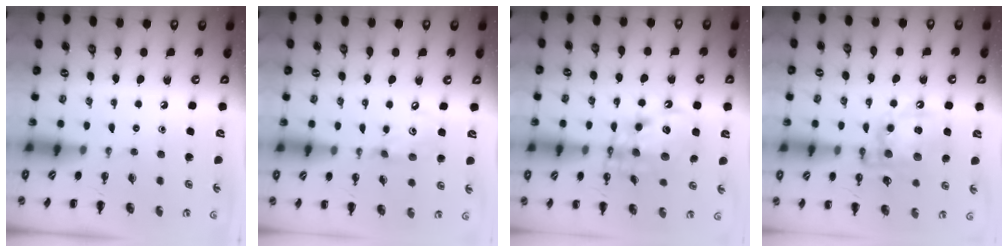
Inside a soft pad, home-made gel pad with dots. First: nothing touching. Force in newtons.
{"total": 6.1, "press": 6.0, "slide": 1.1}
{"total": 13.2, "press": 12.7, "slide": 3.3}
{"total": 15.7, "press": 15.4, "slide": 3.0}